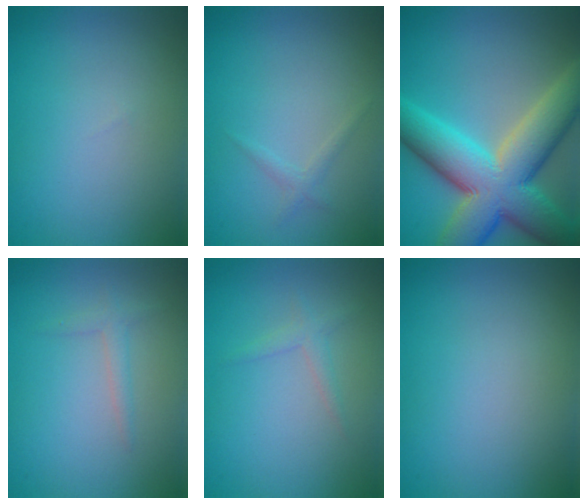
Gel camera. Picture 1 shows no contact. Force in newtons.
{"total": 1.0, "press": 1.0, "slide": 0.0}
{"total": 13.2, "press": 13.2, "slide": 0.8}
{"total": 1.4, "press": 1.4, "slide": 0.1}
{"total": 1.3, "press": 1.3, "slide": 0.1}
{"total": 0.0}